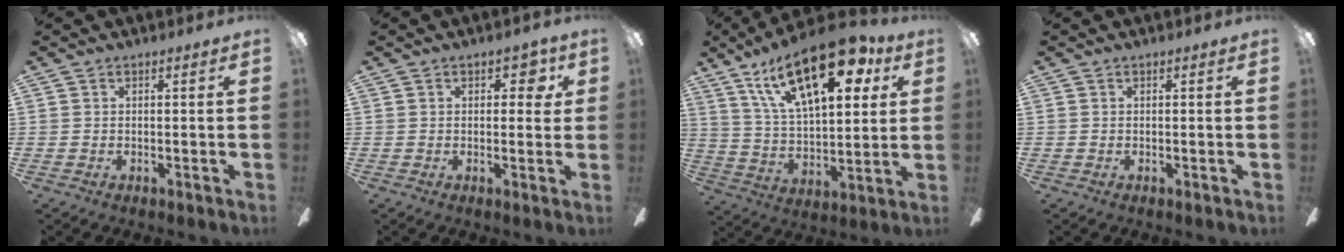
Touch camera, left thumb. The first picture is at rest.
{"total": 4.5, "force": [1.6, 2.5, 3.4], "torque": [-0.039, 0.000, 0.022]}
{"total": 25.1, "force": [13.0, 11.5, 18.2], "torque": [-0.292, -0.048, 0.215]}
{"total": 0.0}